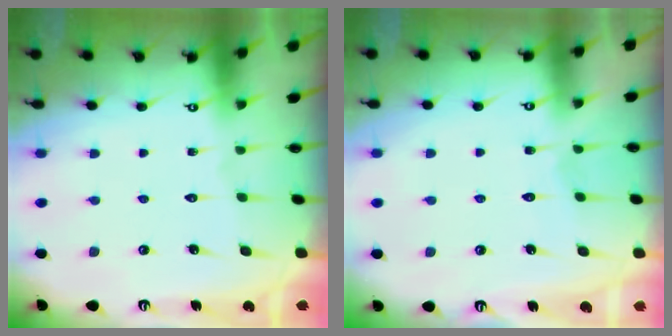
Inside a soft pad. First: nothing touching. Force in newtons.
{"total": 3.4, "press": 3.3, "slide": 0.4}